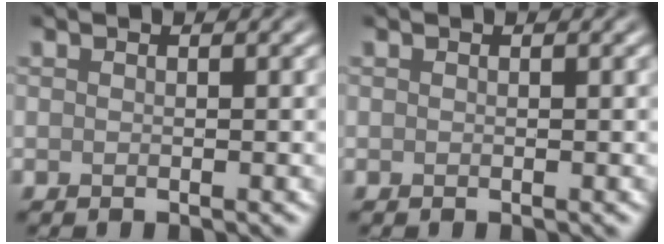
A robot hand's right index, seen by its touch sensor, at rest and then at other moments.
{"total": 0.0}